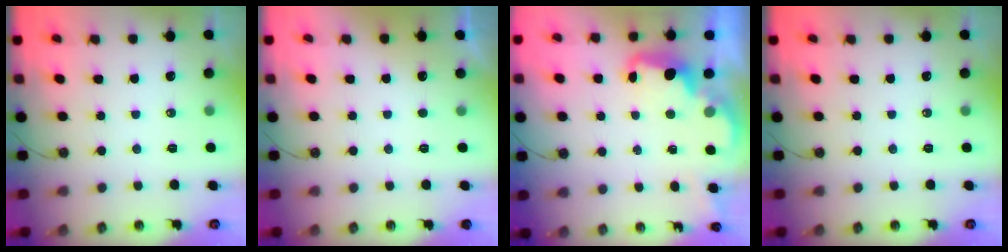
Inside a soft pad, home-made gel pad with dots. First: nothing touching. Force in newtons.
{"total": 0.0}
{"total": 2.7, "press": 2.6, "slide": 0.7}
{"total": 0.0}